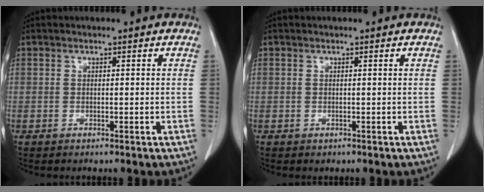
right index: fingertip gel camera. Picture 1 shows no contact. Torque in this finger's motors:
{"motor_torque": [-0.02, 0.01, -0.01, -0.01]}